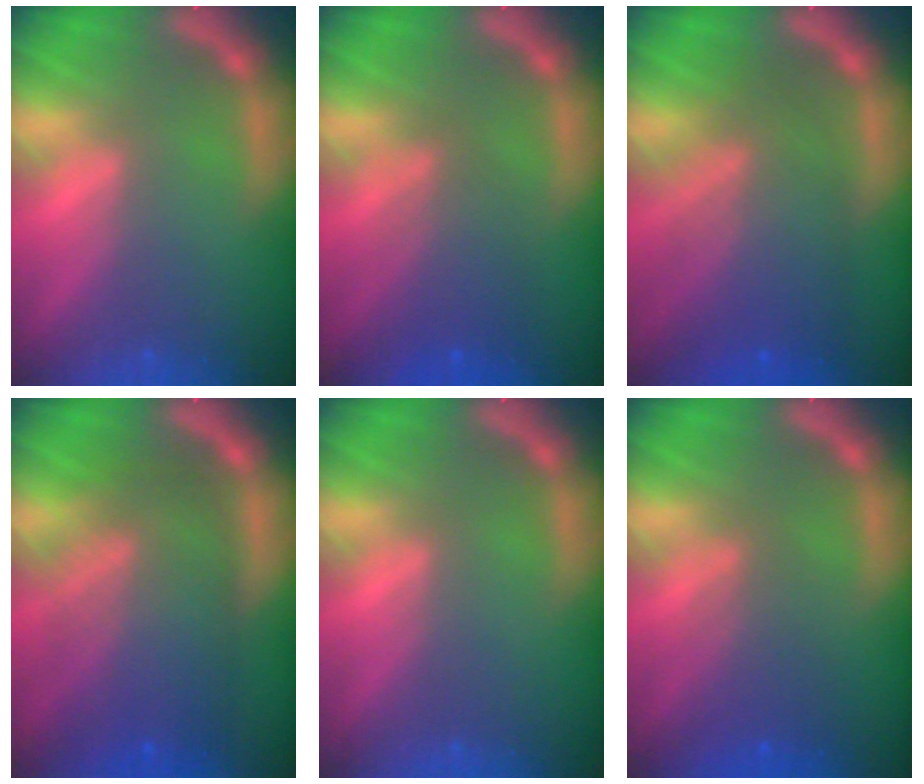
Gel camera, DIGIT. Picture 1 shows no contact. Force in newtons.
{"total": 4.1}
{"total": 8.0}
{"total": 9.5}
{"total": 0.0}
{"total": 3.6}